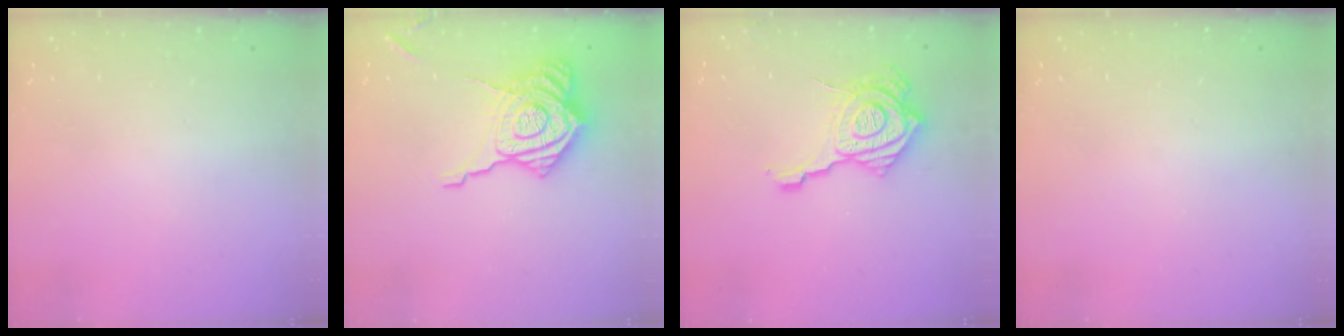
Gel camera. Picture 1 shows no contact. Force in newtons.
{"total": 21.6, "press": 21.6, "slide": 1.1}
{"total": 20.0, "press": 19.9, "slide": 2.3}
{"total": 0.0}